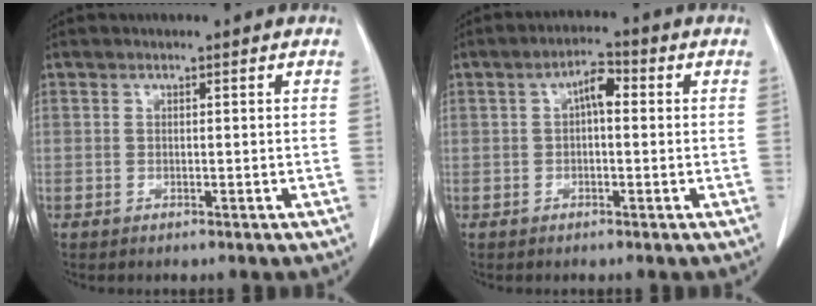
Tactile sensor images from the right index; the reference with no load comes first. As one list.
[{"total": 3.8, "force": [0.5, 1.5, 3.5], "torque": [-0.059, 0.017, 0.005]}]